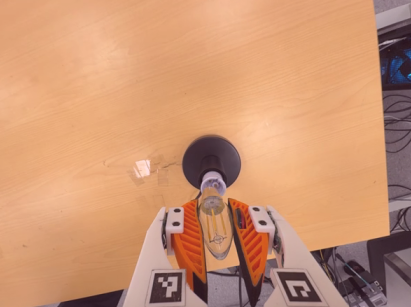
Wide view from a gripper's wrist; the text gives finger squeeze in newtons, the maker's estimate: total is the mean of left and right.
{"total": 18.2, "left": 19.8, "right": 16.6}